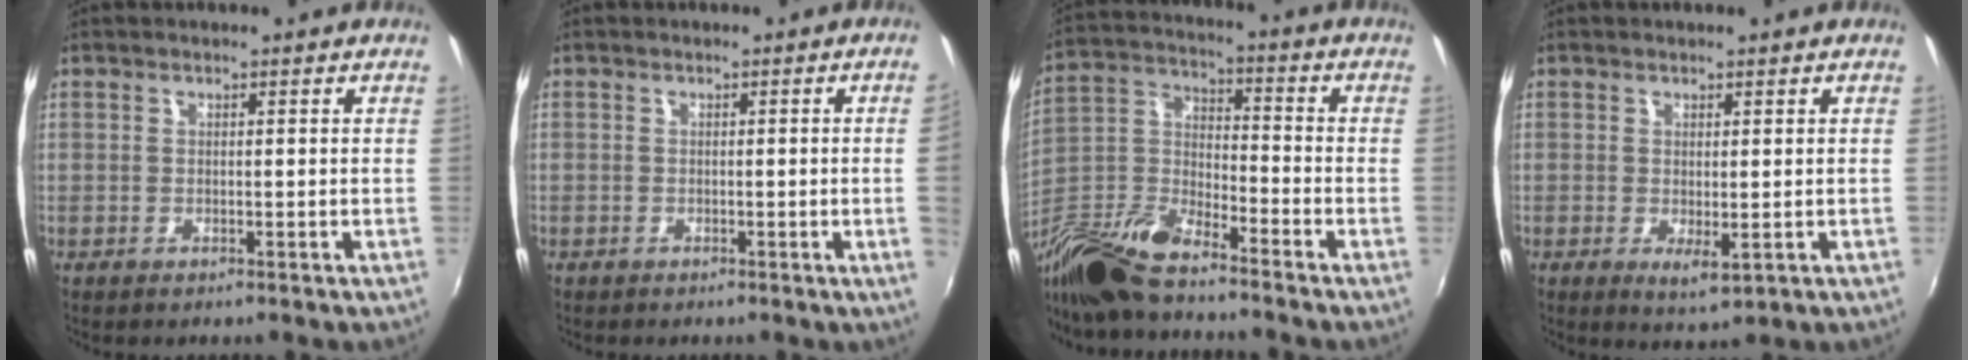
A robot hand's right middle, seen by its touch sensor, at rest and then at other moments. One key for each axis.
{"total": 2.2, "fx": -0.2, "fy": -1.4, "fz": 1.7, "tx": -0.023, "ty": -0.014, "tz": 0.002}
{"total": 14.4, "fx": -10.6, "fy": 3.9, "fz": 8.9, "tx": -0.200, "ty": -0.018, "tz": -0.218}
{"total": 2.9, "fx": -0.2, "fy": 1.2, "fz": 2.6, "tx": -0.044, "ty": -0.012, "tz": -0.001}